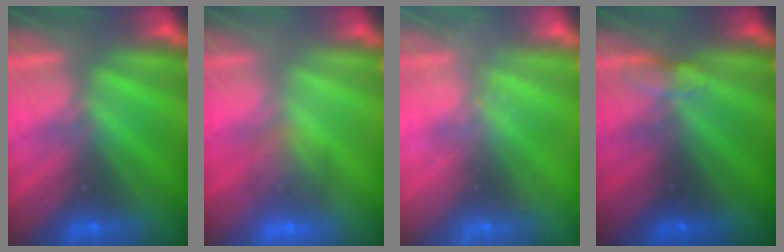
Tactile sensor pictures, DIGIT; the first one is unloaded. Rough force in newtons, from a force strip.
{"total": 7.0}
{"total": 2.3}
{"total": 2.7}